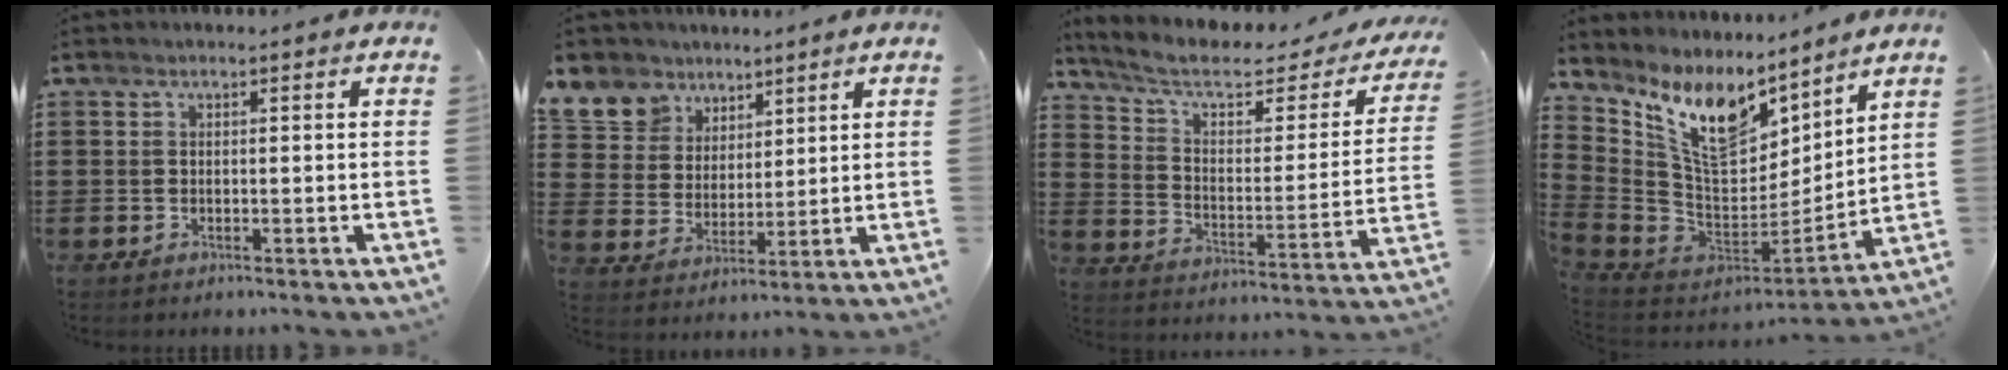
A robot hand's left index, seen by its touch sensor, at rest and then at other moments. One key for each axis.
{"total": 7.6, "fx": 5.4, "fy": 5.3, "fz": 0.4, "tx": -0.056, "ty": -0.021, "tz": 0.106}
{"total": 5.9, "fx": 3.6, "fy": 2.3, "fz": 4.1, "tx": -0.096, "ty": -0.021, "tz": 0.057}
{"total": 13.1, "fx": 8.8, "fy": 5.5, "fz": 8.0, "tx": -0.210, "ty": -0.055, "tz": 0.157}